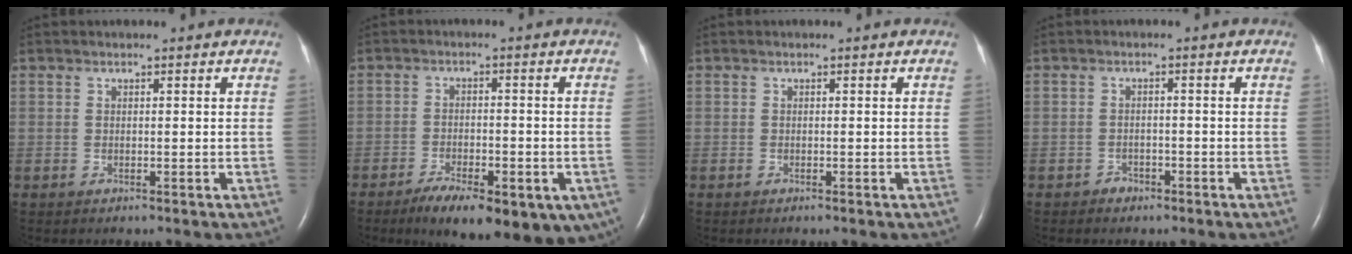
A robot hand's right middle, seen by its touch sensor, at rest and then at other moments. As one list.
[{"total": 14.4, "force": [-8.6, 5.4, 10.2], "torque": [-0.117, -0.003, -0.122]}, {"total": 0.0}, {"total": 1.5, "force": [-1.1, 0.9, 0.2], "torque": [-0.003, 0.004, -0.019]}]